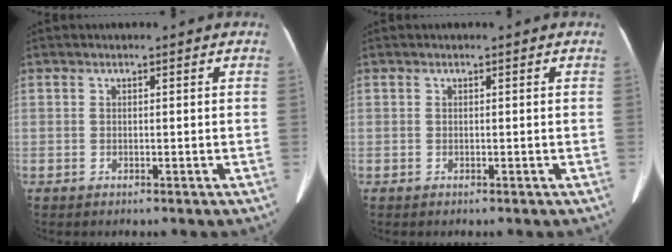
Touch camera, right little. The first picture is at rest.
{"total": 0.0}